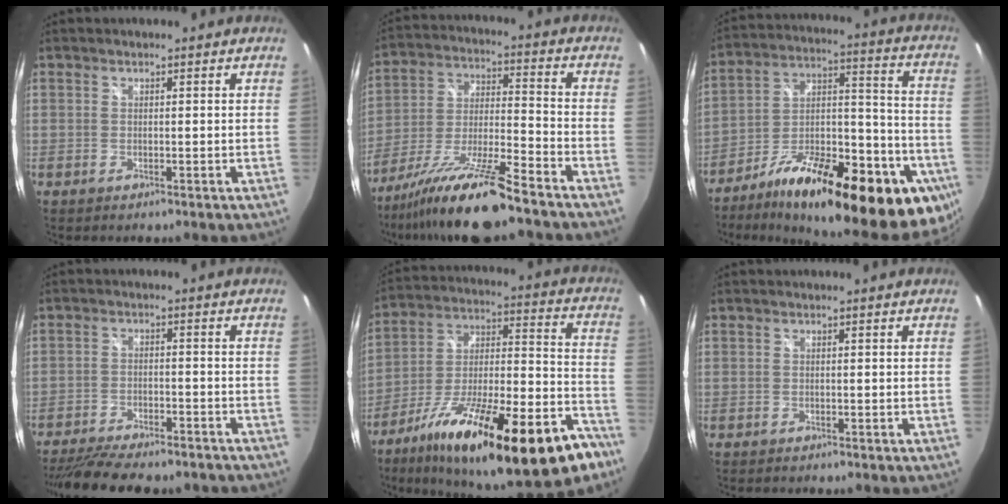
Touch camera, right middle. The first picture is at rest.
{"total": 16.8, "force": [-13.1, 0.8, 10.4], "torque": [-0.207, -0.030, -0.235]}
{"total": 31.6, "force": [-18.5, 10.6, 23.3], "torque": [-0.319, 0.007, -0.271]}
{"total": 16.9, "force": [-14.3, 4.3, 7.9], "torque": [-0.160, -0.031, -0.208]}
{"total": 32.1, "force": [-19.7, 8.9, 23.8], "torque": [-0.363, -0.027, -0.297]}
{"total": 0.5, "force": [-0.5, 0.1, 0.0], "torque": [-0.001, -0.002, -0.010]}